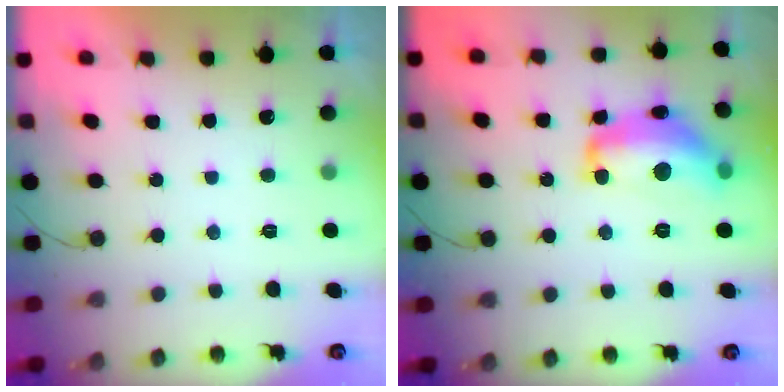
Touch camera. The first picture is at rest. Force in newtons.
{"total": 16.0, "press": 16.0, "slide": 1.1}